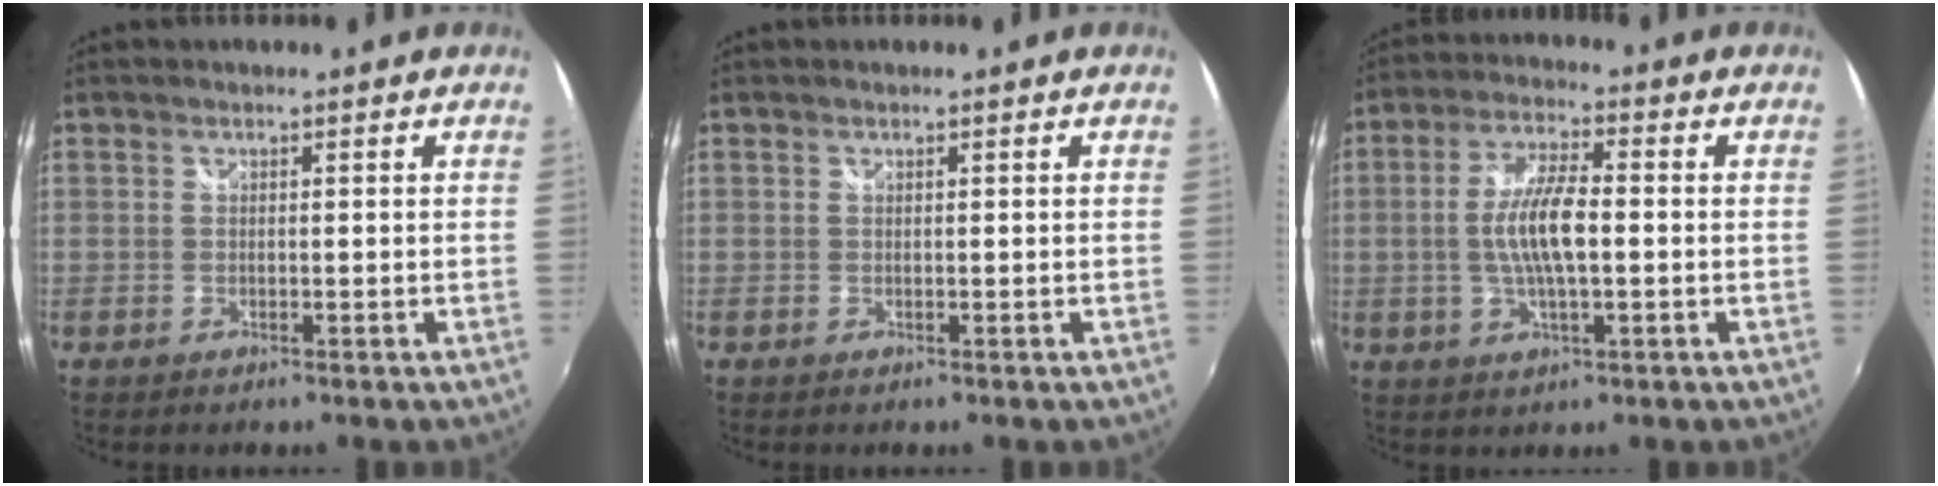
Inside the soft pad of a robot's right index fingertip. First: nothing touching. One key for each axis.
{"total": 0.0}
{"total": 9.1, "fx": -0.8, "fy": 2.6, "fz": 8.7, "tx": -0.170, "ty": 0.003, "tz": -0.015}